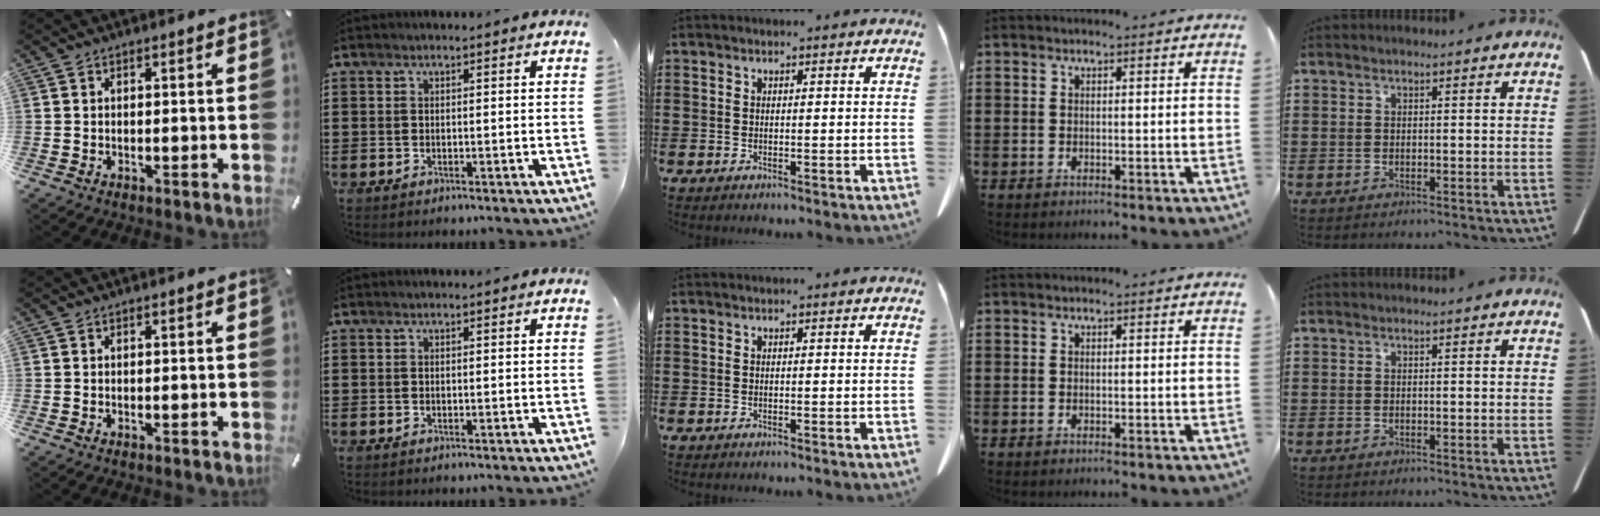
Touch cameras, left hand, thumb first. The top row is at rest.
{}